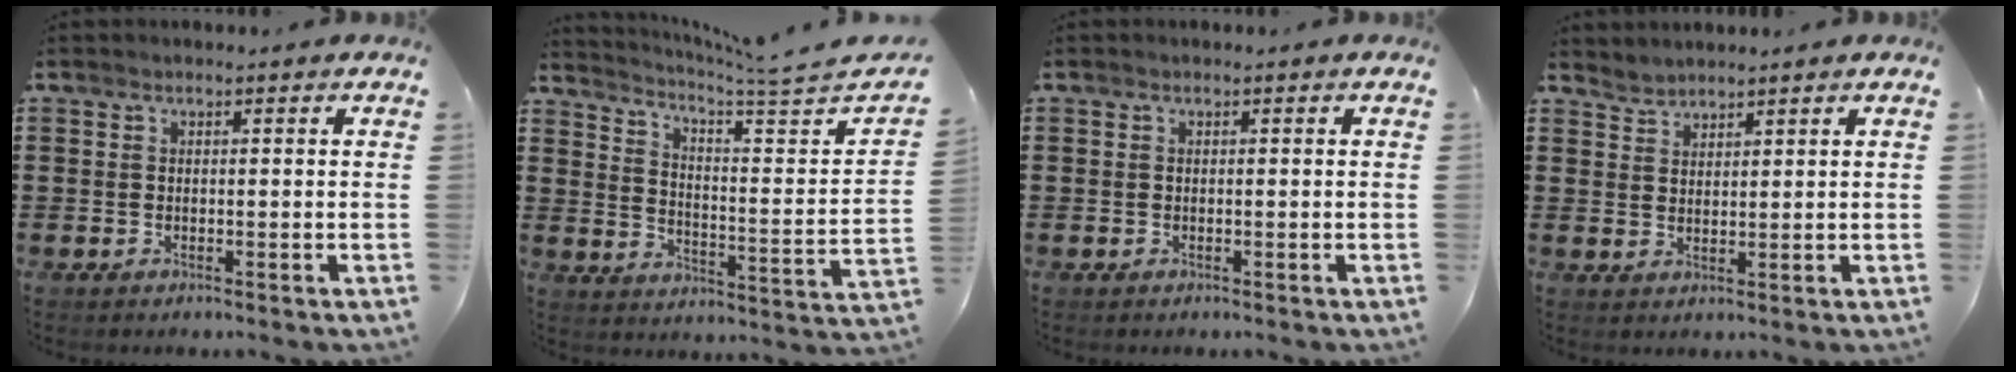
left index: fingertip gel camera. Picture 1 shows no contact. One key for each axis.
{"total": 4.2, "fx": 3.5, "fy": -0.9, "fz": 2.2, "tx": -0.064, "ty": -0.049, "tz": 0.048}
{"total": 0.0}
{"total": 2.1, "fx": 2.0, "fy": 0.3, "fz": -0.5, "tx": 0.004, "ty": -0.002, "tz": 0.041}